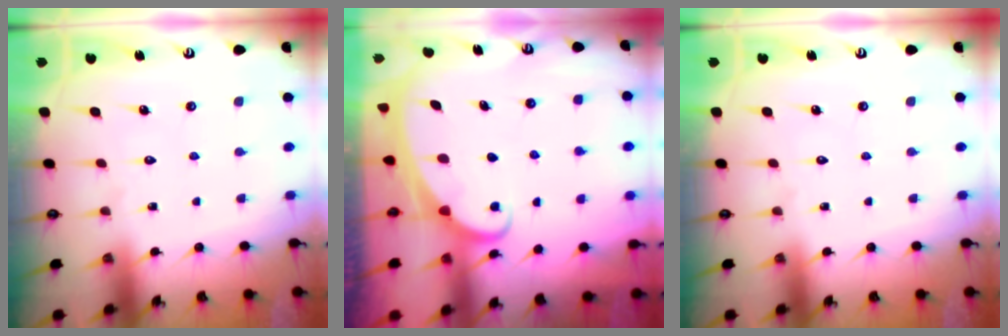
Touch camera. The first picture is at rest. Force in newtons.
{"total": 1.9, "press": 1.9, "slide": 0.1}
{"total": 0.0}